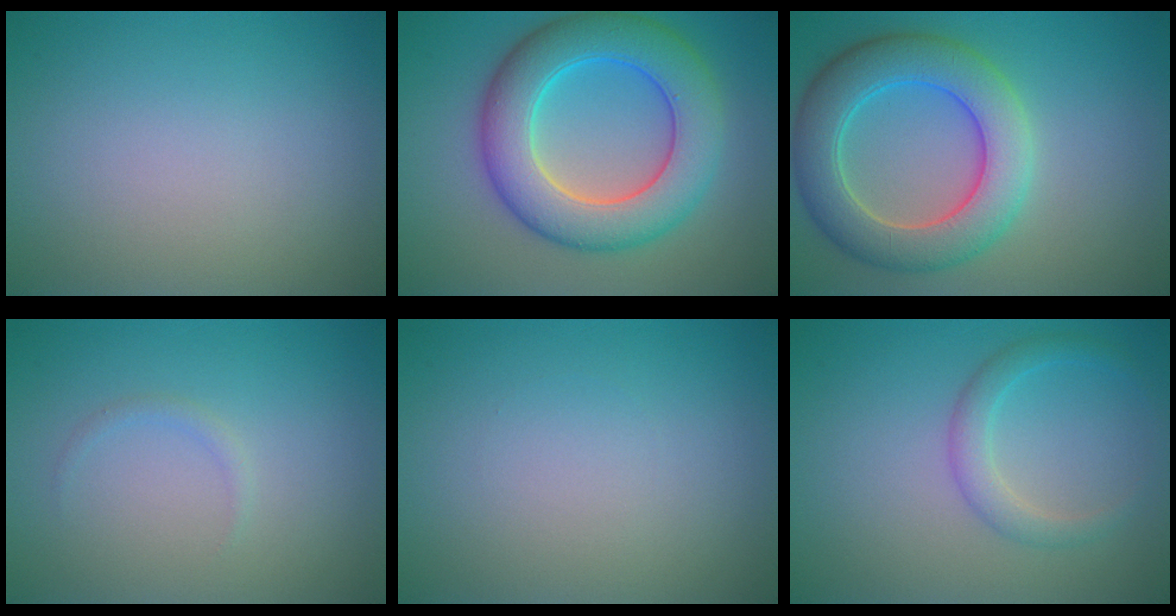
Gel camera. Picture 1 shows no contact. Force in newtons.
{"total": 9.0, "press": 9.0, "slide": 0.1}
{"total": 6.7, "press": 6.7, "slide": 0.5}
{"total": 0.7, "press": 0.7, "slide": 0.1}
{"total": 0.0}
{"total": 2.2, "press": 2.2, "slide": 0.0}